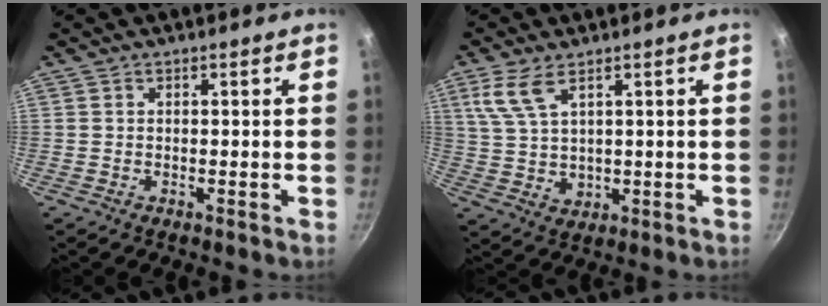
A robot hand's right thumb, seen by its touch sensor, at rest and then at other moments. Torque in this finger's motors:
{"motor_torque": [-0.11, 0.16, -0.01, 0.01, 0.06]}